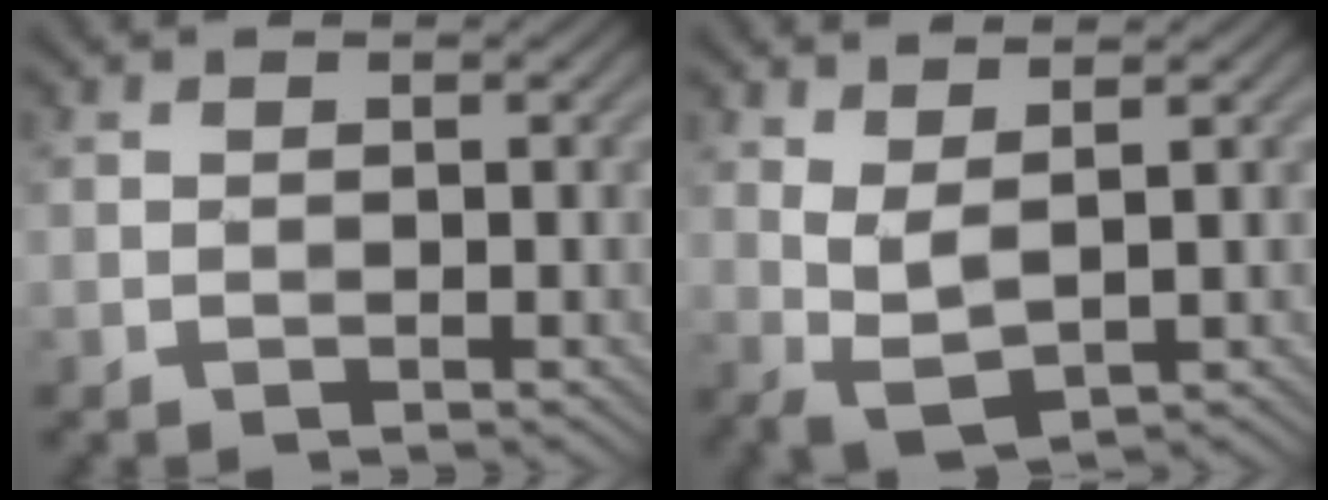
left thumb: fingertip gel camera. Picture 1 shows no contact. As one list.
[{"total": 3.5, "force": [1.9, 0.8, 2.8], "torque": [-0.075, -0.005, 0.044]}]